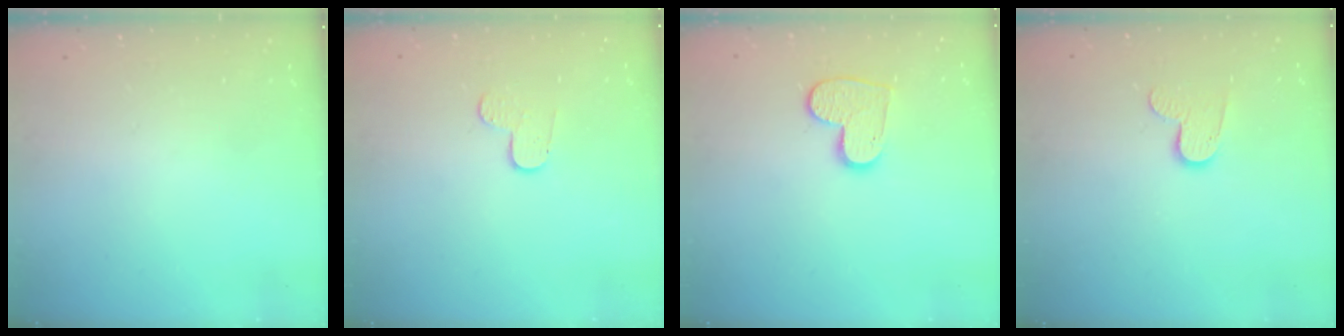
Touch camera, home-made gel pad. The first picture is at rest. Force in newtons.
{"total": 6.2, "press": 6.2, "slide": 0.6}
{"total": 10.0, "press": 10.0, "slide": 0.9}
{"total": 7.4, "press": 7.4, "slide": 0.3}